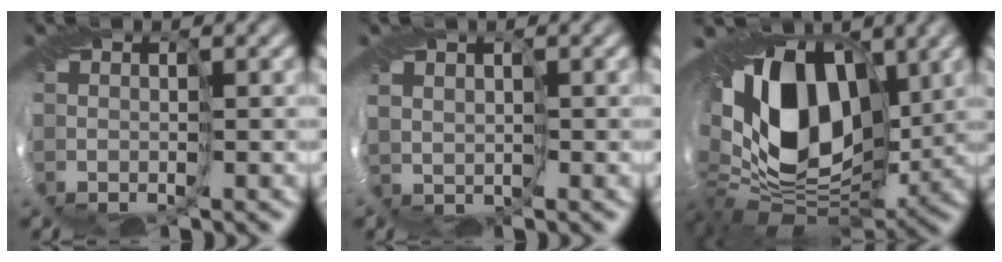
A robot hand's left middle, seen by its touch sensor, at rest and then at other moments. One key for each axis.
{"total": 1.5, "fx": 0.5, "fy": 1.3, "fz": 0.6, "tx": -0.014, "ty": -0.002, "tz": 0.009}
{"total": 15.7, "fx": 1.8, "fy": 10.7, "fz": 11.3, "tx": -0.210, "ty": 0.002, "tz": 0.025}